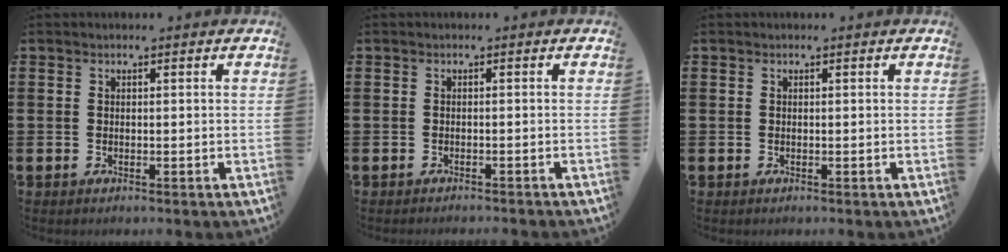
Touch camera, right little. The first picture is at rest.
{"total": 0.6, "force": [-0.6, -0.2, -0.1], "torque": [0.002, -0.002, -0.012]}
{"total": 0.0}